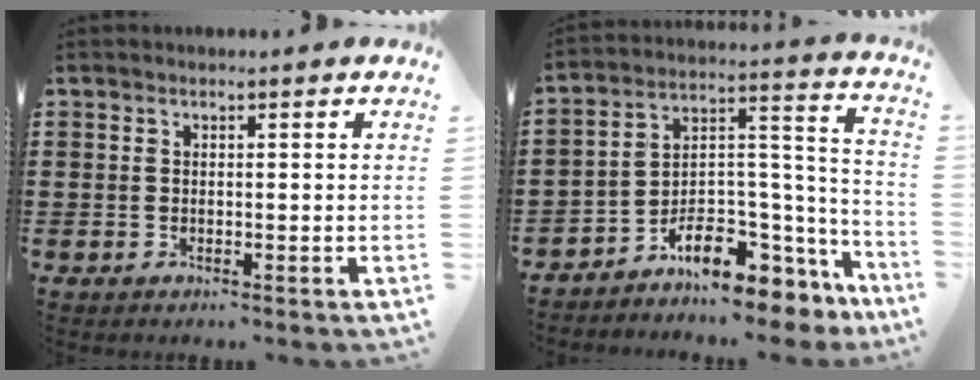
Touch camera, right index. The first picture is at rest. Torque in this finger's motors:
{"motor_torque": [-0.65, 1.16, -0.51, -0.21]}